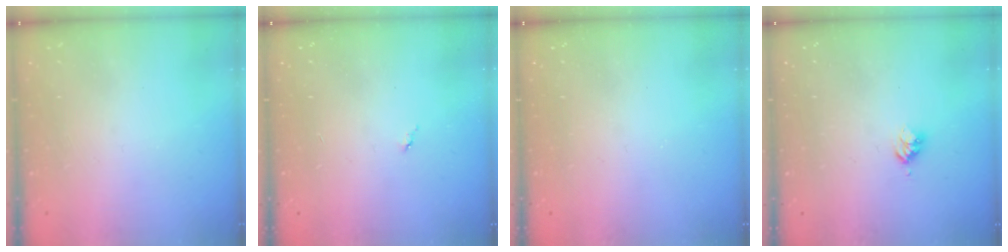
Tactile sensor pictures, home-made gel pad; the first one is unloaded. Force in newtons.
{"total": 3.0, "press": 3.0, "slide": 0.2}
{"total": 0.0}
{"total": 3.0, "press": 2.9, "slide": 0.4}